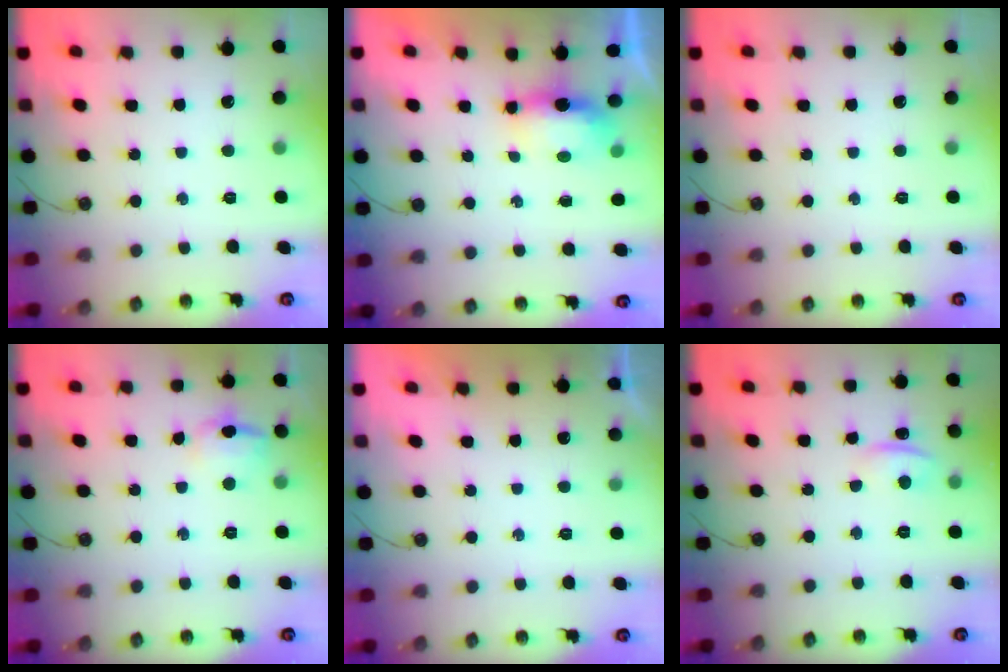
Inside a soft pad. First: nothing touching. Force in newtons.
{"total": 5.9, "press": 5.8, "slide": 0.7}
{"total": 0.0}
{"total": 8.9, "press": 8.8, "slide": 1.2}
{"total": 0.0}
{"total": 1.6, "press": 1.2, "slide": 1.0}